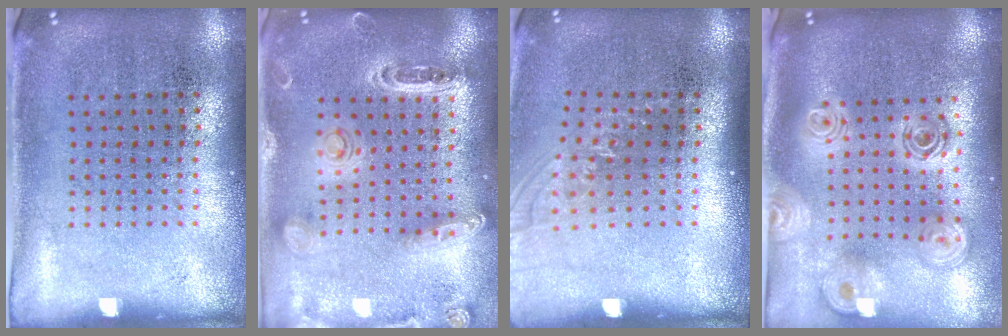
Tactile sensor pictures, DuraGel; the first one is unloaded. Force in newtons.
{"total": 1.3, "press": 1.3, "slide": 0.1}
{"total": 1.1, "press": 0.9, "slide": 0.5}
{"total": 2.5, "press": 1.9, "slide": 1.7}